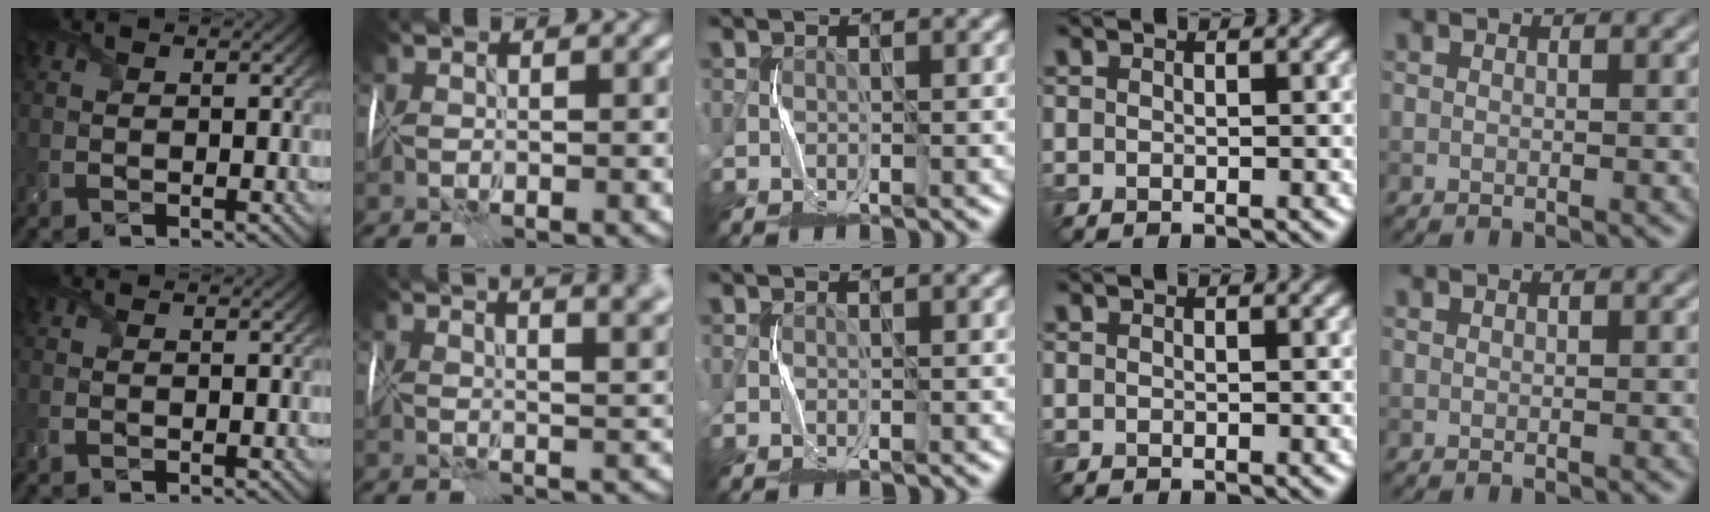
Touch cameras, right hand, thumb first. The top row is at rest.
{"thumb": {"total": 1.3, "force": [1.2, 0.4, 0.5], "torque": [-0.020, 0.001, 0.019]}, "index": {"total": 12.9, "force": [8.3, 4.8, 8.6], "torque": [-0.076, 0.064, 0.081]}}